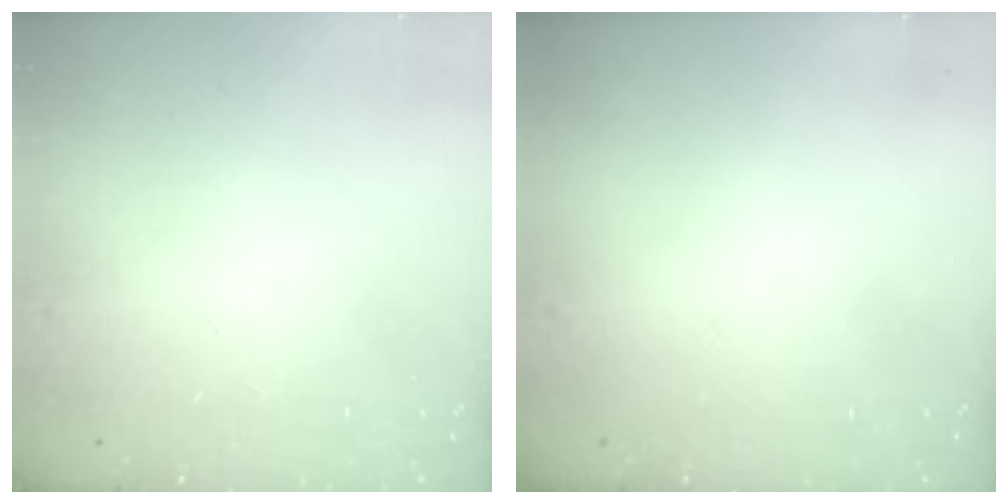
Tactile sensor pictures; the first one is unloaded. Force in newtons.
{"total": 0.0}